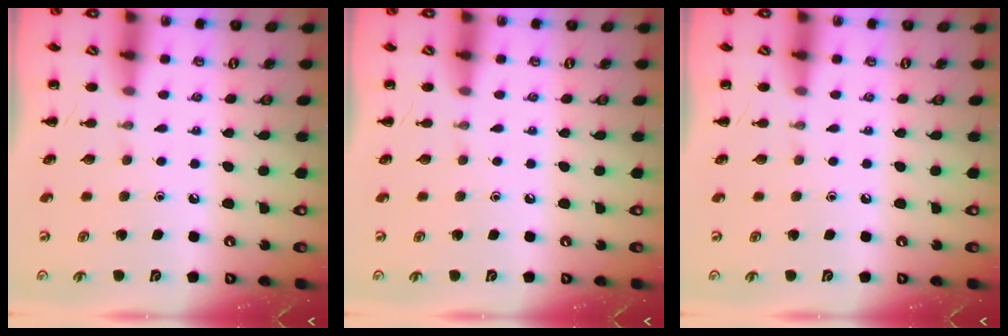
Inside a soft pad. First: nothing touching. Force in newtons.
{"total": 0.0}
{"total": 0.0}